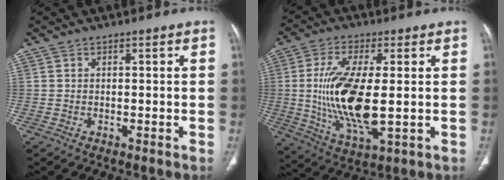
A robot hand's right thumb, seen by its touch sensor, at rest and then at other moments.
{"total": 16.1, "force": [-0.1, 6.0, 14.9], "torque": [-0.307, -0.018, 0.007]}